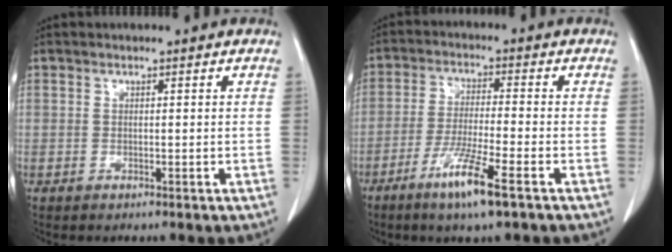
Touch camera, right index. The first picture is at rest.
{"total": 8.6, "force": [-4.9, -0.1, 7.0], "torque": [-0.138, -0.020, -0.091]}